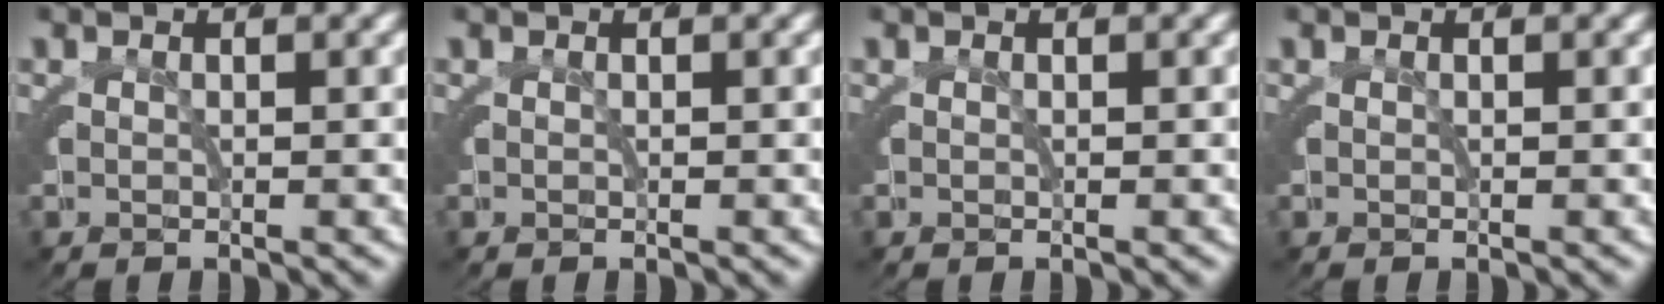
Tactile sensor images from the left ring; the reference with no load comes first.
{"total": 0.0}
{"total": 0.0}
{"total": 0.0}